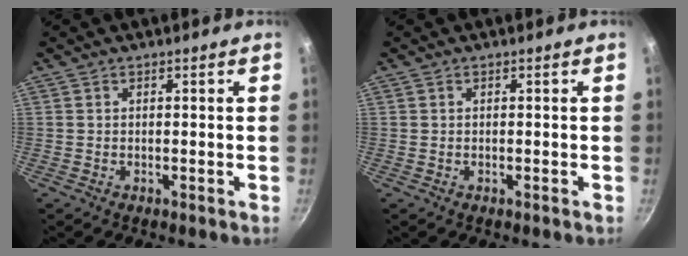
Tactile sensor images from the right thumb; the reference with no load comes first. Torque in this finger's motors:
{"motor_torque": [0.33, 0.05, 0.42, -0.07, 0.00]}